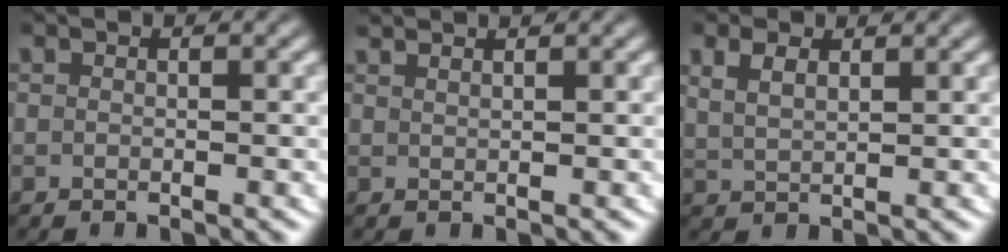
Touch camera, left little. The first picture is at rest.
{"total": 1.6, "force": [1.5, -0.5, 0.3], "torque": [-0.003, -0.001, 0.030]}
{"total": 2.3, "force": [1.5, 1.2, 1.3], "torque": [-0.032, -0.006, 0.035]}